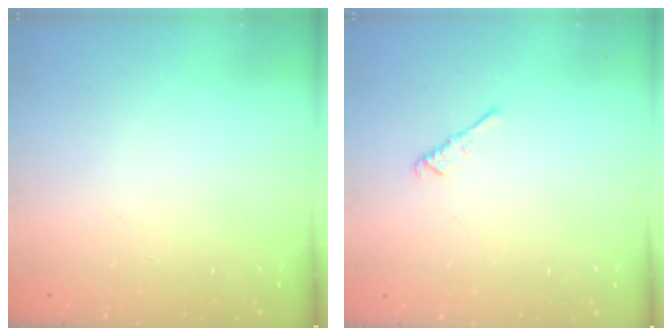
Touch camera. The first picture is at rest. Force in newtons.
{"total": 2.6, "press": 2.6, "slide": 0.6}